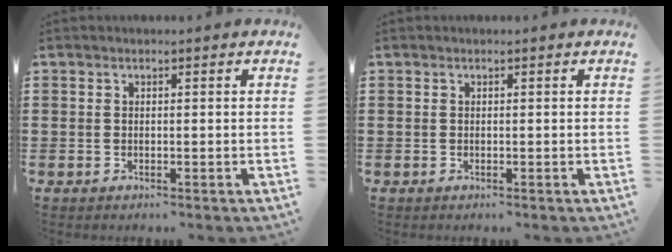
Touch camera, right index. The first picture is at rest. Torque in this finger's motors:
{"motor_torque": [-0.03, 0.03, 0.00, 0.00]}